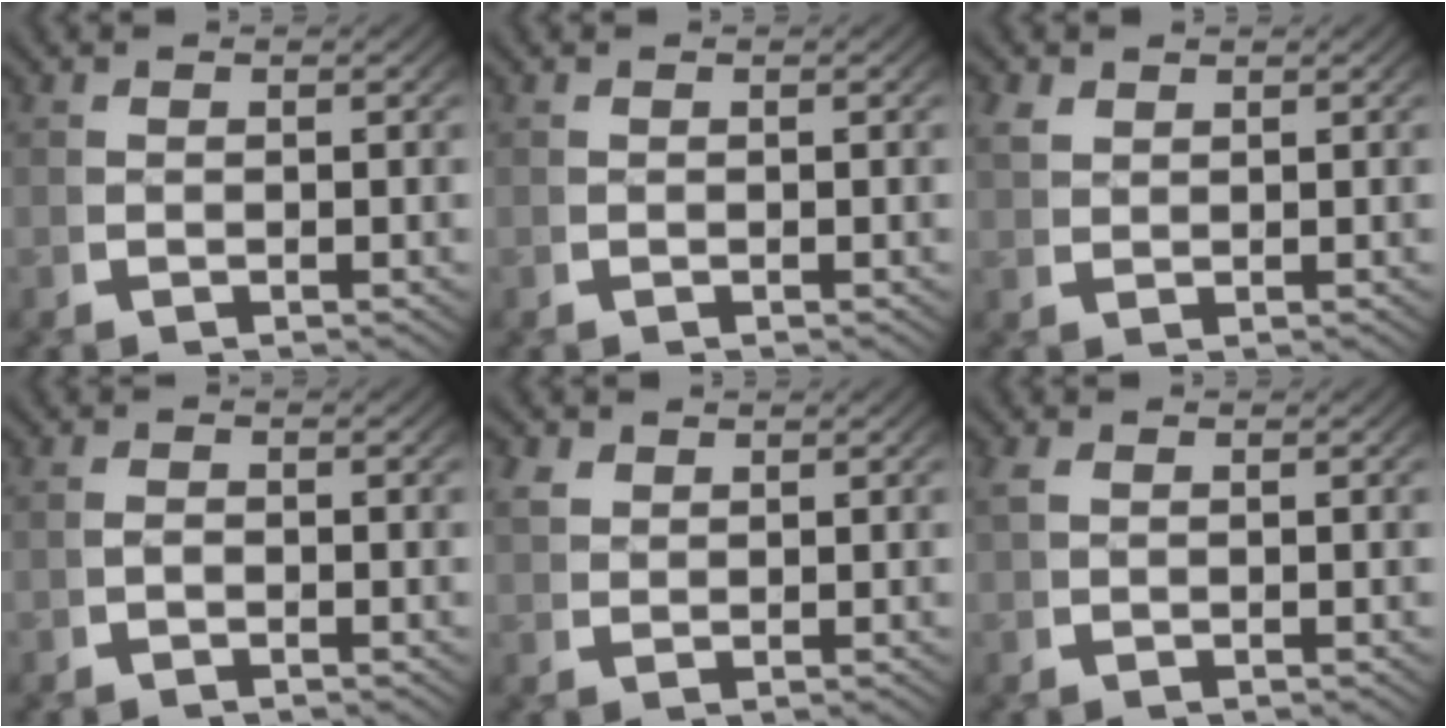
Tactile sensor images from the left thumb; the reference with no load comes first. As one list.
[{"total": 0.0}, {"total": 1.7, "force": [1.5, 0.6, 0.5], "torque": [-0.009, 0.003, 0.037]}, {"total": 0.5, "force": [-0.4, 0.2, 0.3], "torque": [-0.008, -0.005, -0.007]}, {"total": 2.0, "force": [1.7, 0.9, 0.6], "torque": [-0.011, 0.002, 0.038]}, {"total": 0.9, "force": [0.6, 0.4, 0.5], "torque": [-0.016, 0.001, 0.016]}]